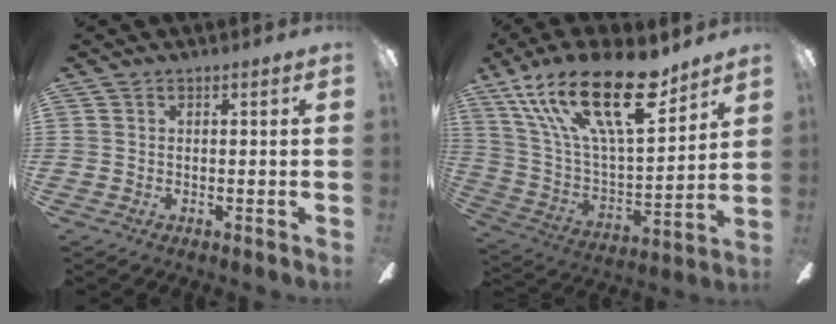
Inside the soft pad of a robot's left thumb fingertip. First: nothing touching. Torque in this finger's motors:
{"motor_torque": [0.52, 0.37, 1.58, -1.19, 0.51]}